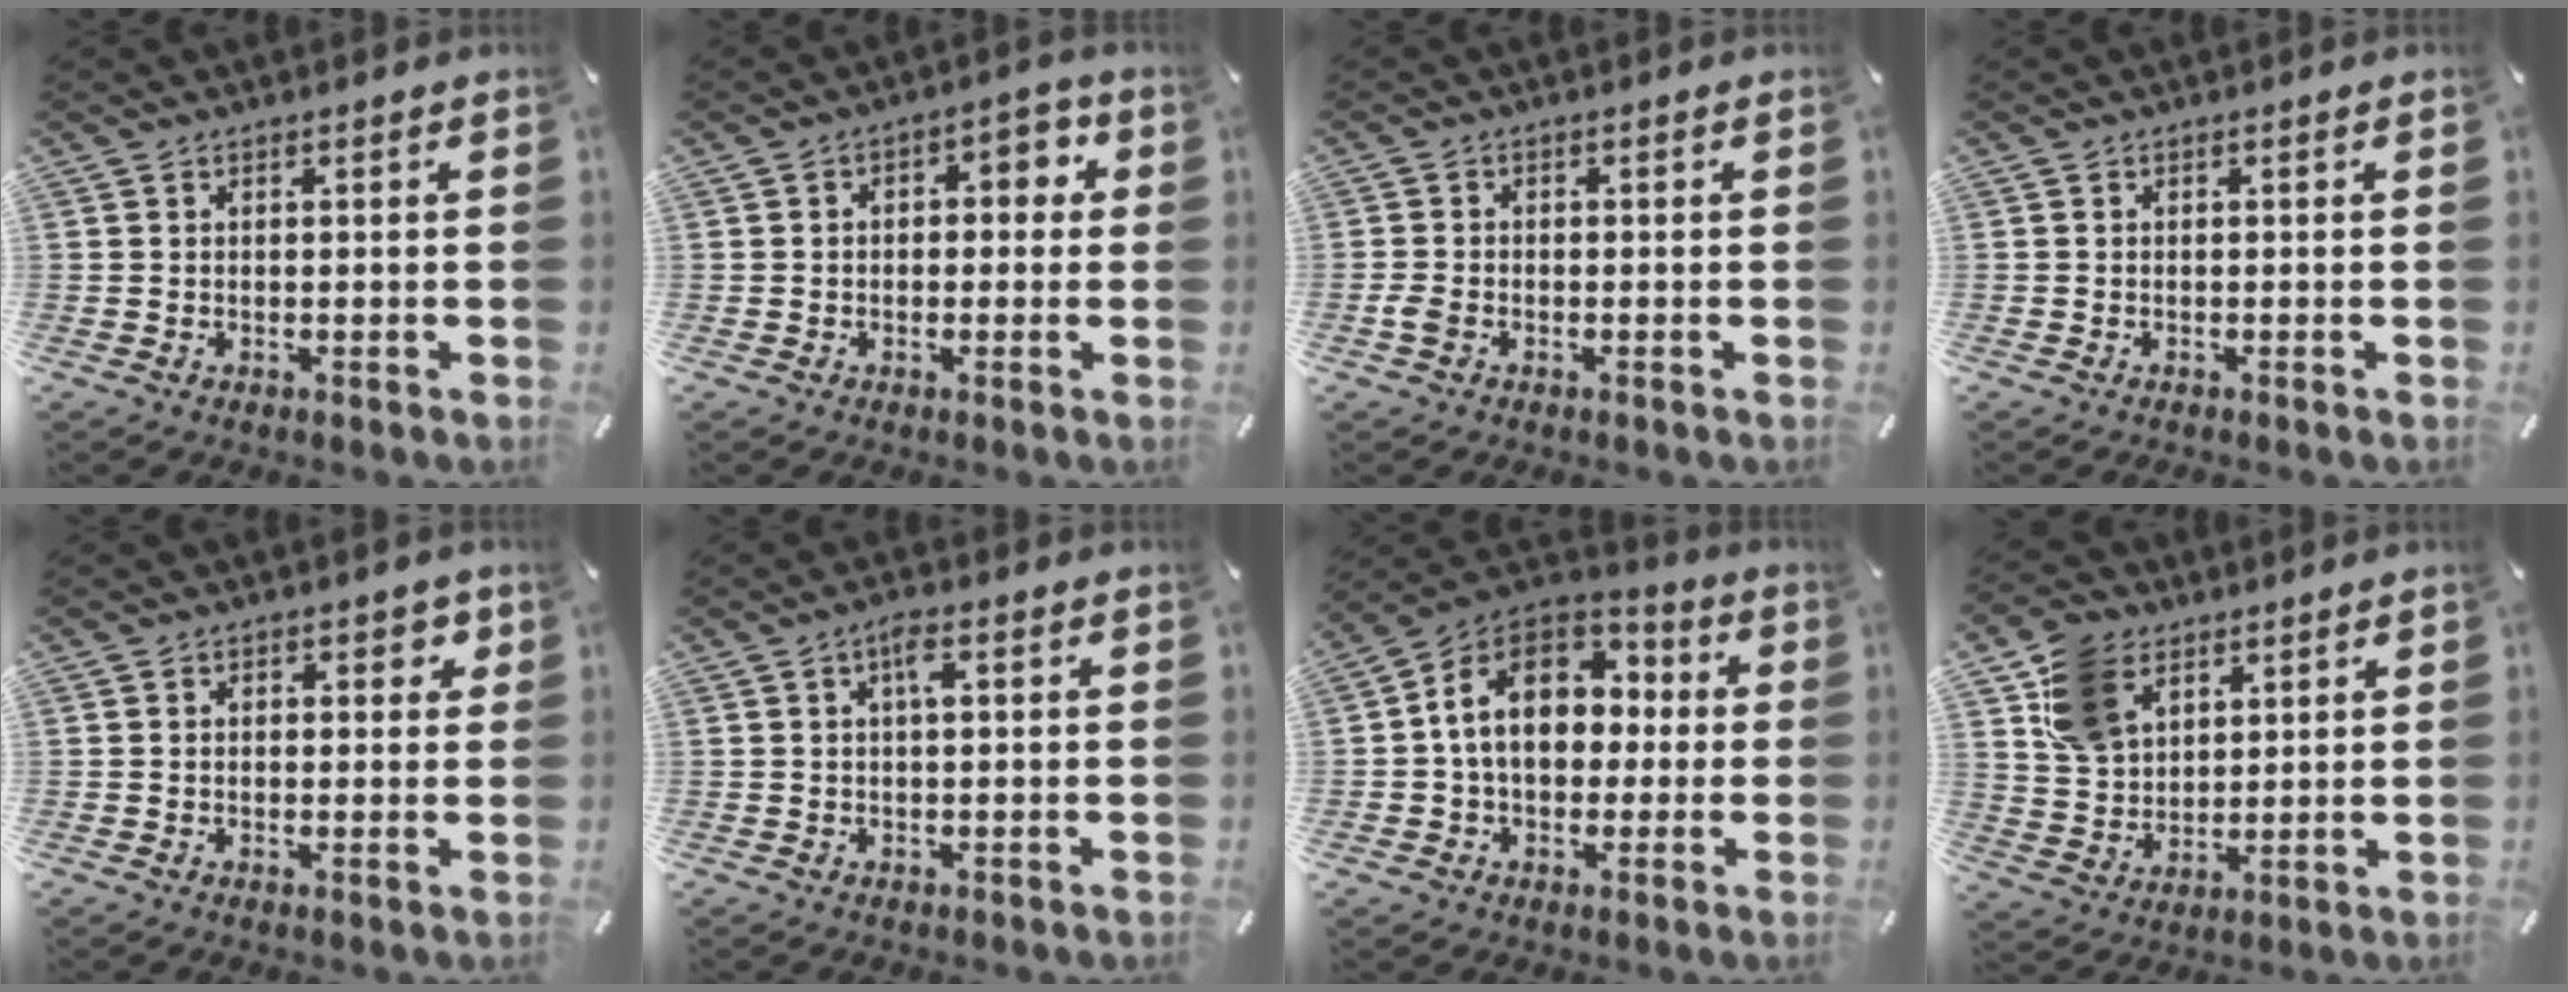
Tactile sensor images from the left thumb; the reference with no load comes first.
{"total": 4.6, "force": [-0.4, 3.1, 3.4], "torque": [-0.041, 0.010, -0.017]}
{"total": 2.0, "force": [-1.1, 1.0, 1.2], "torque": [-0.029, 0.002, -0.021]}
{"total": 0.0}
{"total": 2.2, "force": [0.7, 1.5, 1.5], "torque": [-0.007, -0.001, 0.004]}
{"total": 3.3, "force": [0.7, 1.0, 3.0], "torque": [-0.062, 0.009, 0.010]}
{"total": 14.4, "force": [0.5, 11.4, 8.7], "torque": [-0.169, 0.009, 0.009]}
{"total": 11.3, "force": [6.0, 8.2, 5.0], "torque": [-0.120, -0.004, 0.119]}